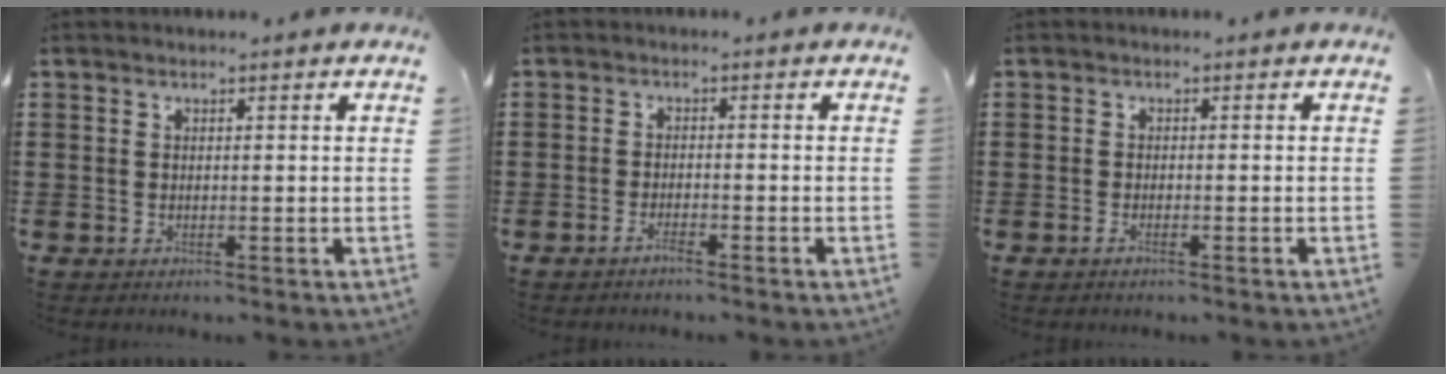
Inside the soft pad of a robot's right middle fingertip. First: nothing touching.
{"total": 1.9, "force": [-1.5, 0.2, 1.1], "torque": [-0.028, -0.003, -0.030]}
{"total": 0.9, "force": [-0.5, 0.2, 0.7], "torque": [-0.015, -0.003, -0.009]}